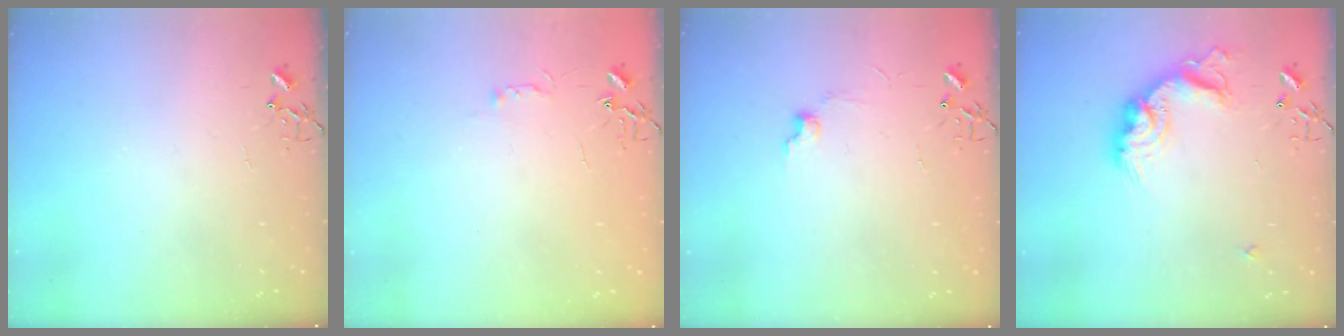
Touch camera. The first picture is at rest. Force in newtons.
{"total": 3.8, "press": 3.8, "slide": 0.5}
{"total": 4.1, "press": 4.0, "slide": 0.7}
{"total": 17.5, "press": 17.5, "slide": 1.1}